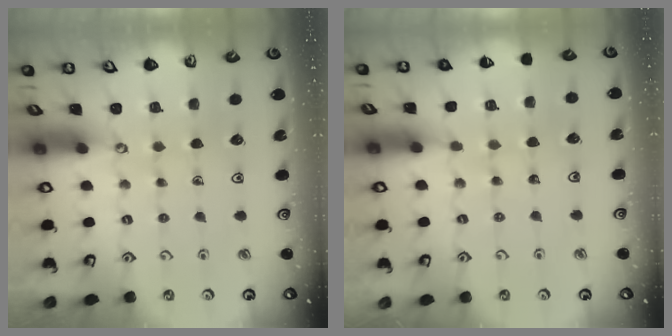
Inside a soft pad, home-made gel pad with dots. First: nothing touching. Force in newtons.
{"total": 3.0, "press": 2.9, "slide": 0.6}